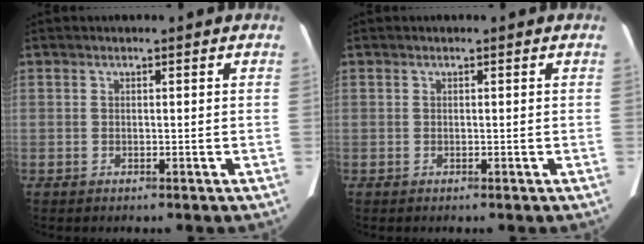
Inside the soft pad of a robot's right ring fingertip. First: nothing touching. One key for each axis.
{"total": 0.0}